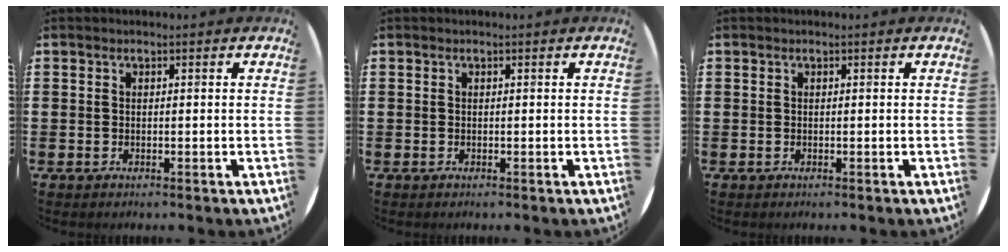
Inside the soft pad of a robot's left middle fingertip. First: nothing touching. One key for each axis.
{"total": 0.0}
{"total": 0.0}